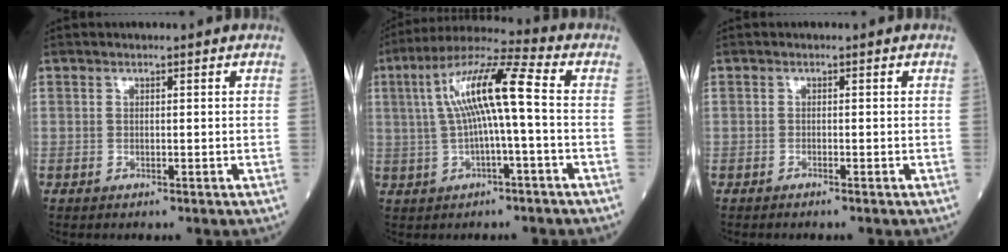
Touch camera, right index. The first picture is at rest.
{"total": 11.3, "force": [0.7, 0.7, 11.2], "torque": [-0.210, 0.031, 0.009]}
{"total": 0.7, "force": [-0.6, -0.1, 0.3], "torque": [-0.005, 0.002, -0.010]}